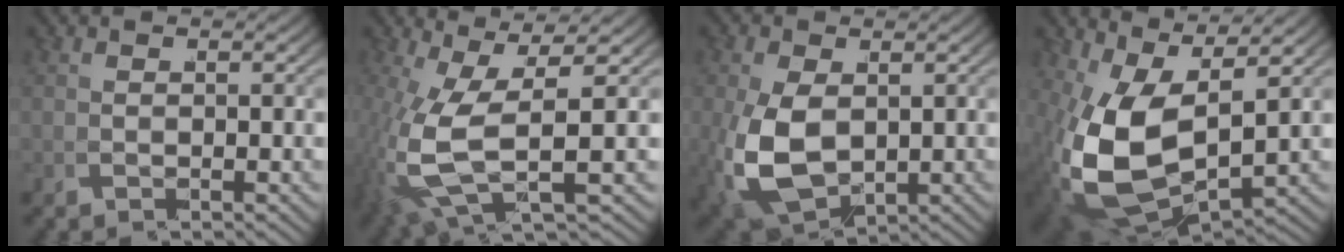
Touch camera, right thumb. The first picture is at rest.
{"total": 8.8, "force": [1.2, 3.5, 7.9], "torque": [-0.183, -0.034, 0.043]}
{"total": 9.6, "force": [-1.4, 6.8, 6.7], "torque": [-0.183, -0.058, 0.014]}
{"total": 12.8, "force": [-0.5, 8.2, 9.9], "torque": [-0.250, -0.068, 0.029]}